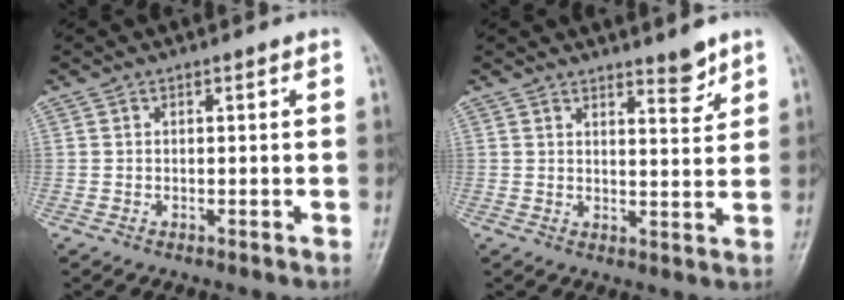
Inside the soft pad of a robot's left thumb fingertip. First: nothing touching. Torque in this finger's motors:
{"motor_torque": [-0.36, -0.18, -0.12, -0.12, 0.03]}